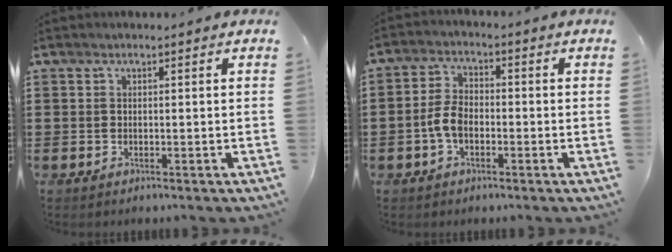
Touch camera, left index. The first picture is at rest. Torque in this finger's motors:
{"motor_torque": [1.39, 0.67, 0.21, 0.08]}